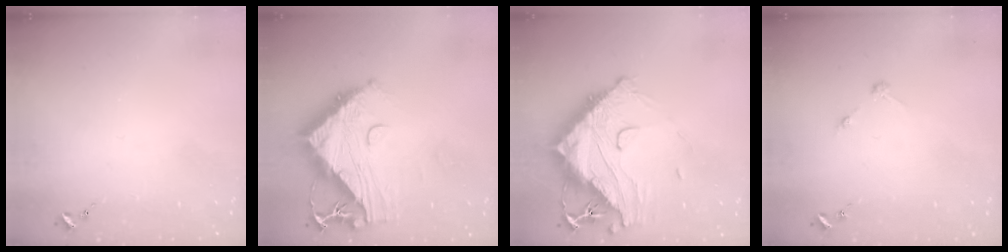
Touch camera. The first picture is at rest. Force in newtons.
{"total": 14.5, "press": 14.4, "slide": 1.6}
{"total": 20.5, "press": 20.4, "slide": 1.8}
{"total": 2.7, "press": 2.7, "slide": 0.3}